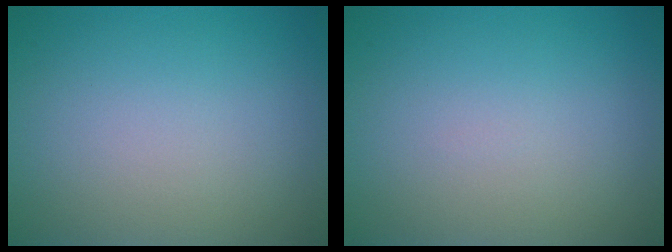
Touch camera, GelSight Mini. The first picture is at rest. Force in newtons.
{"total": 0.0}